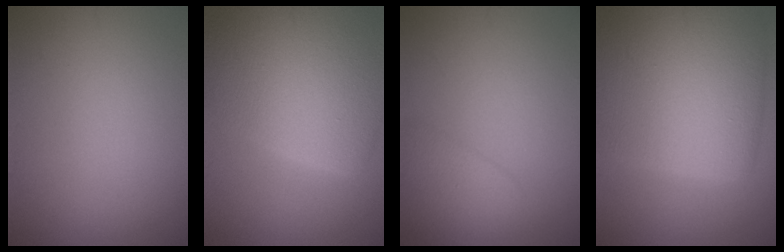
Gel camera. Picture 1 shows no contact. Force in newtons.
{"total": 9.7, "press": 9.7, "slide": 0.9}
{"total": 2.7, "press": 2.6, "slide": 0.2}
{"total": 11.3, "press": 11.3, "slide": 0.8}